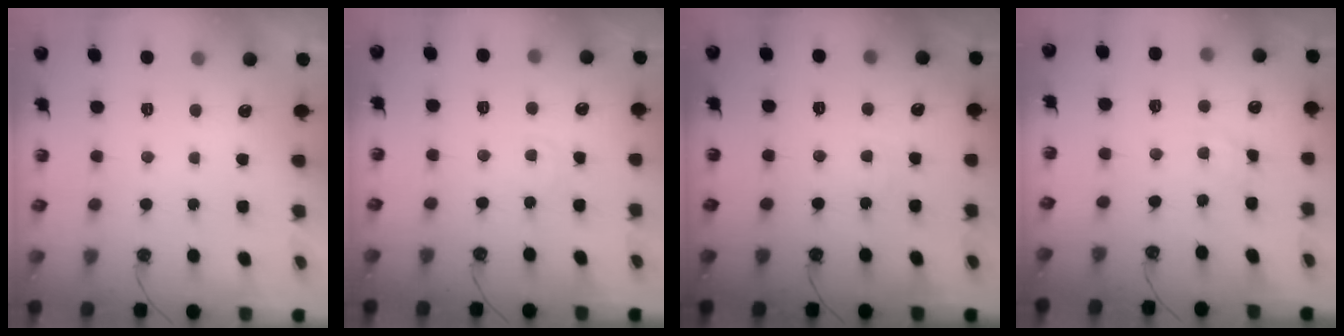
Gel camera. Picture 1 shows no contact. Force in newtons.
{"total": 3.5, "press": 3.5, "slide": 0.5}
{"total": 1.7, "press": 1.7, "slide": 0.3}
{"total": 3.3, "press": 3.2, "slide": 0.4}